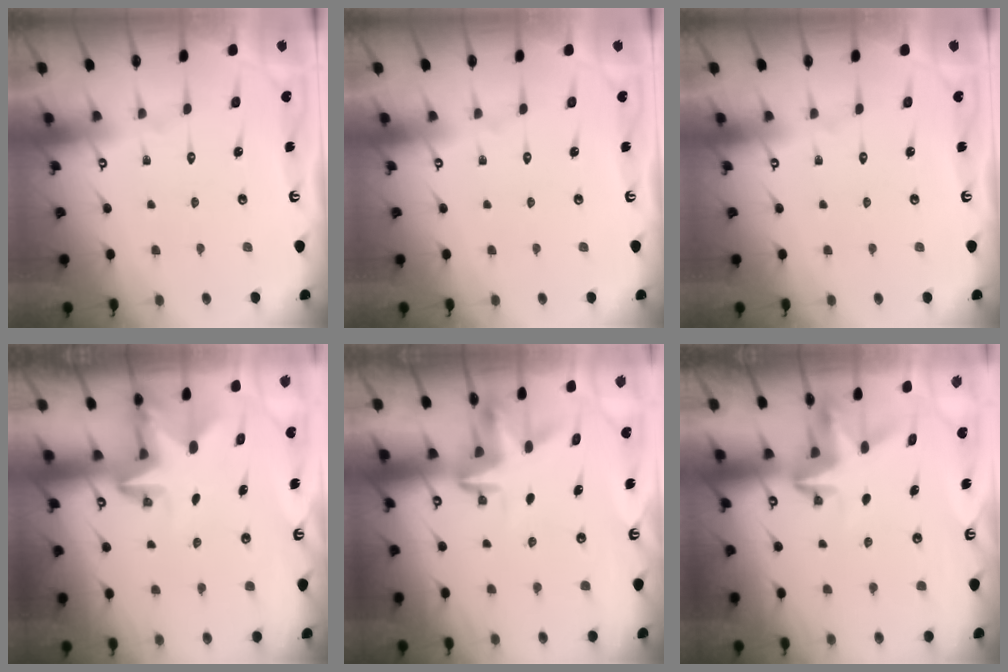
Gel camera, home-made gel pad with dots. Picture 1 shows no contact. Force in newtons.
{"total": 0.0}
{"total": 0.0}
{"total": 2.9, "press": 2.9, "slide": 0.2}
{"total": 3.5, "press": 3.5, "slide": 0.2}
{"total": 3.8, "press": 3.8, "slide": 0.3}